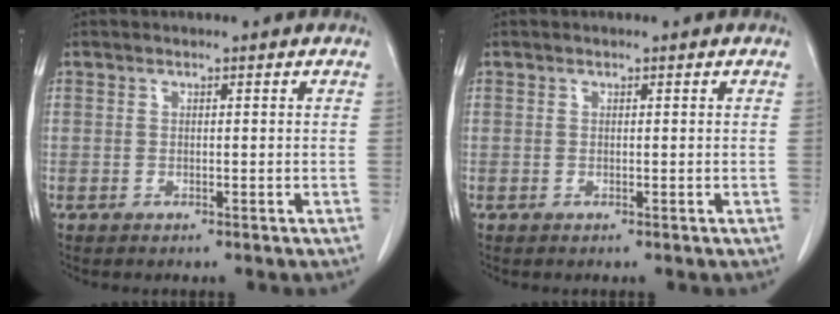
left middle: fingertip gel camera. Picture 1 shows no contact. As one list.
[{"total": 0.0}]